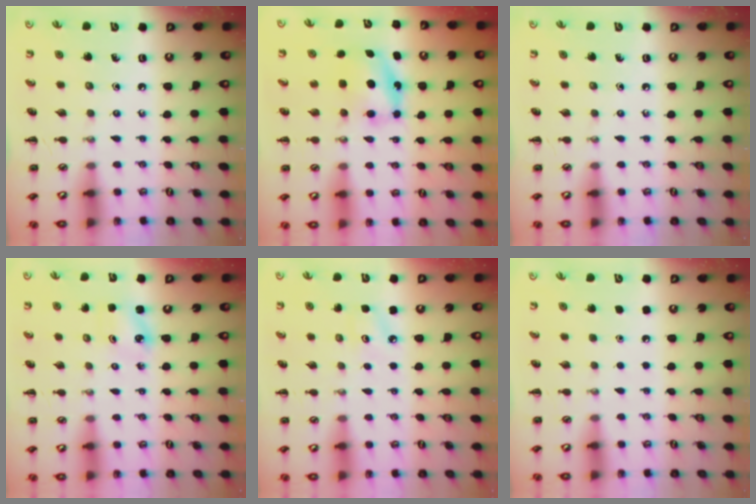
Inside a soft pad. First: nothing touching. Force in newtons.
{"total": 5.2, "press": 5.2, "slide": 0.8}
{"total": 0.0}
{"total": 2.9, "press": 2.9, "slide": 0.6}
{"total": 5.2, "press": 5.0, "slide": 1.3}
{"total": 1.8, "press": 1.8, "slide": 0.1}